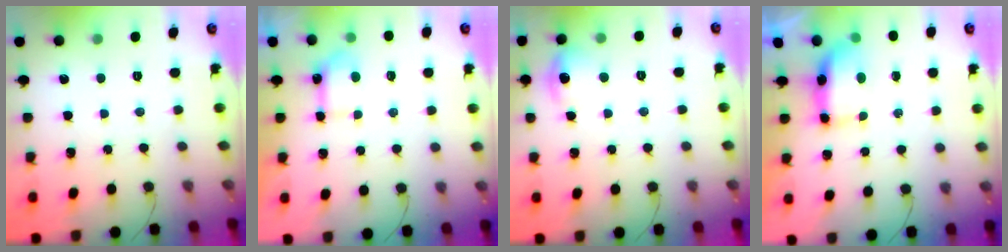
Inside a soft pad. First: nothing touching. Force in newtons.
{"total": 4.2, "press": 4.0, "slide": 1.0}
{"total": 8.3, "press": 8.0, "slide": 2.0}
{"total": 10.3, "press": 8.2, "slide": 6.2}